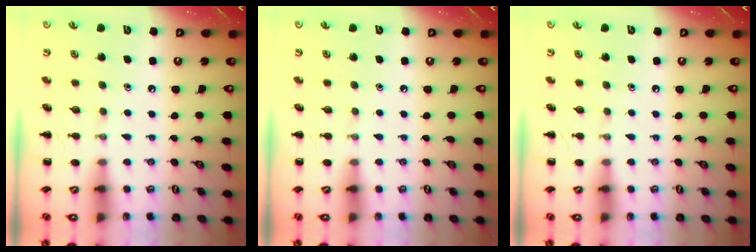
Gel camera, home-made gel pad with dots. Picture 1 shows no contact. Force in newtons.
{"total": 0.0}
{"total": 0.0}